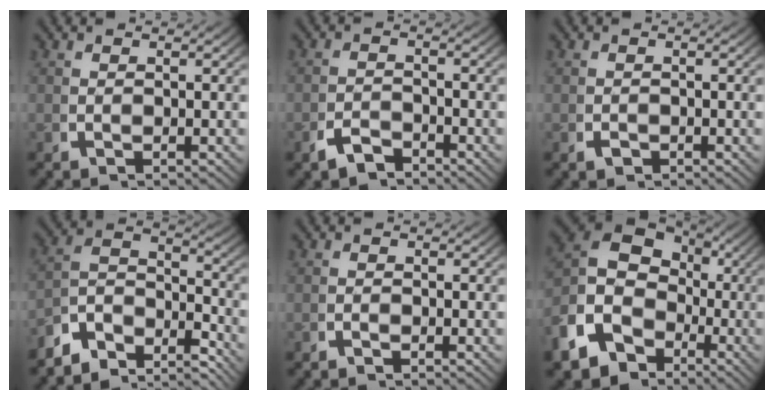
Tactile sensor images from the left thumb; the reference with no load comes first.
{"total": 2.6, "force": [-2.3, 1.0, 0.6], "torque": [-0.013, -0.010, -0.039]}
{"total": 0.9, "force": [-0.5, 0.6, 0.5], "torque": [-0.008, -0.006, -0.008]}
{"total": 9.6, "force": [-3.8, 6.6, 5.7], "torque": [-0.123, -0.033, -0.066]}
{"total": 0.6, "force": [-0.6, 0.3, 0.1], "torque": [-0.001, 0.000, -0.014]}
{"total": 12.9, "force": [-0.6, 10.2, 7.8], "torque": [-0.178, -0.034, 0.001]}